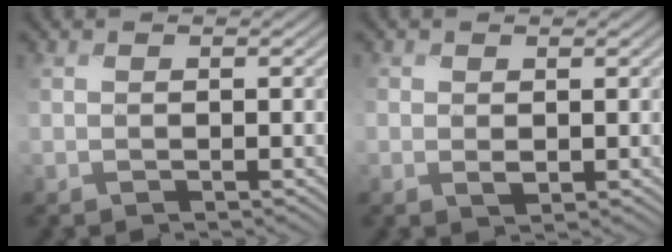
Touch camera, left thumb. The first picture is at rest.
{"total": 0.9, "force": [0.3, 0.8, 0.3], "torque": [-0.009, -0.002, 0.003]}